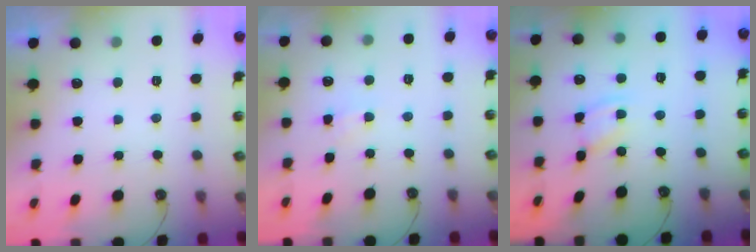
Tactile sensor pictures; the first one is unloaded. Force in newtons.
{"total": 3.0, "press": 3.0, "slide": 0.5}
{"total": 1.8, "press": 1.8, "slide": 0.3}